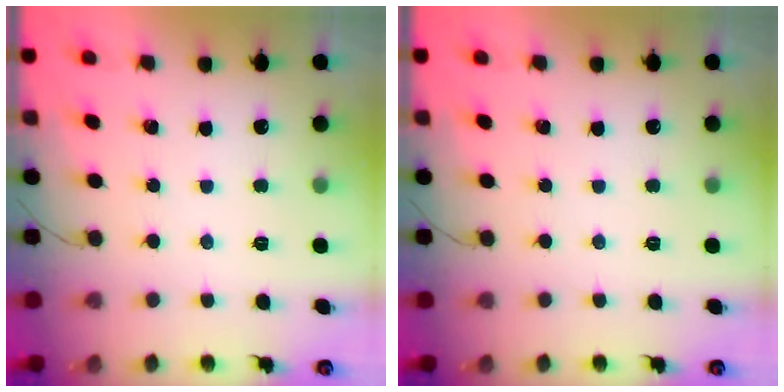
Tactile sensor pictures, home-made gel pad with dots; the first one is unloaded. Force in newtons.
{"total": 0.0}